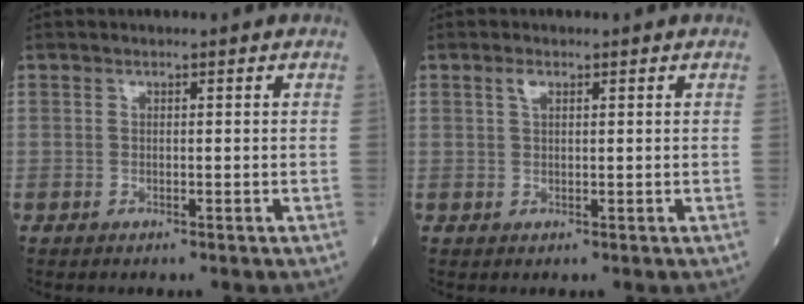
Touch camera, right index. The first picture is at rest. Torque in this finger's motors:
{"motor_torque": [0.22, 0.12, 0.12, 0.03]}